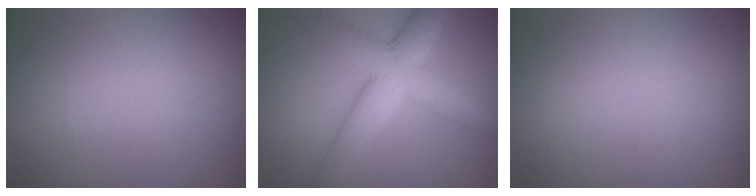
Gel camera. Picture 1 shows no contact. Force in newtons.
{"total": 7.4, "press": 7.4, "slide": 0.2}
{"total": 0.0}